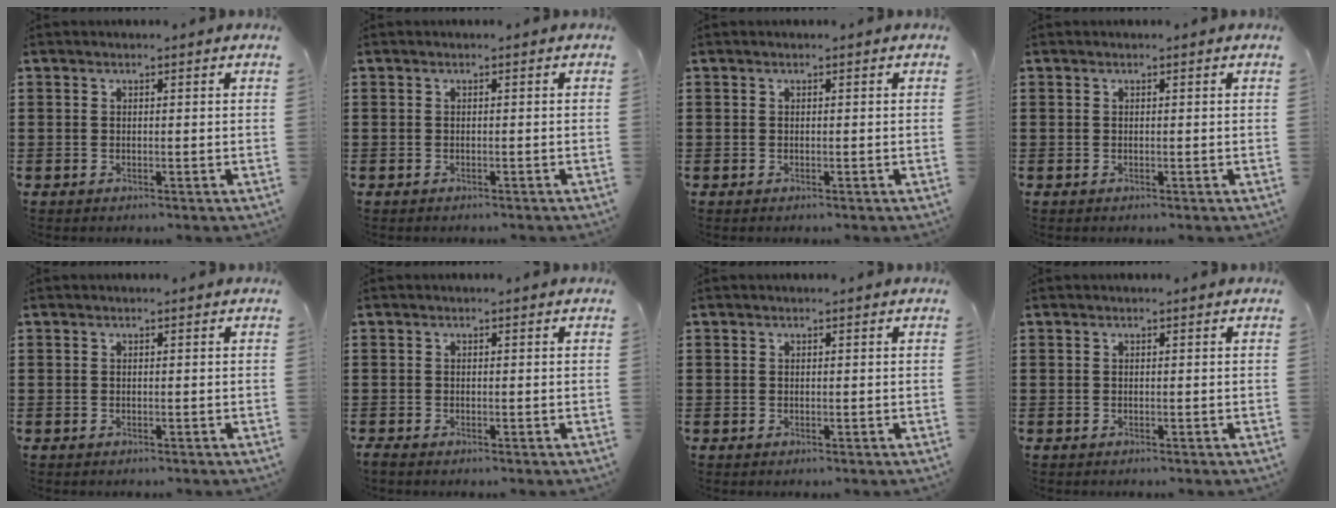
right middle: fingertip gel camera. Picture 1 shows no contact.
{"total": 0.0}
{"total": 0.0}
{"total": 0.0}
{"total": 0.0}
{"total": 0.6, "force": [-0.5, 0.1, 0.2], "torque": [-0.005, -0.004, -0.010]}
{"total": 0.0}
{"total": 0.0}